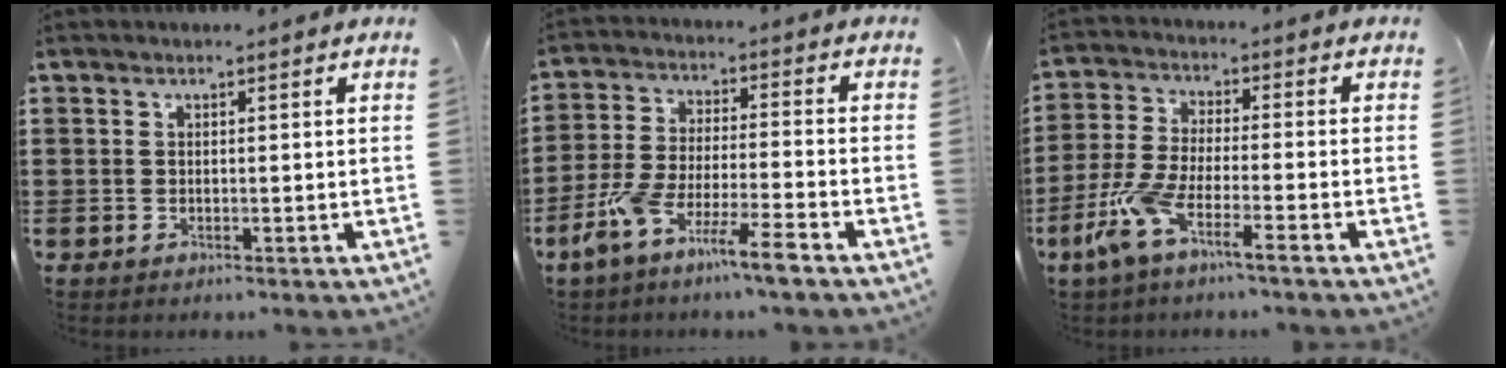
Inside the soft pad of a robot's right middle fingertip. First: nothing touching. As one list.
[{"total": 8.5, "force": [-6.6, 0.0, 5.4], "torque": [-0.126, -0.013, -0.133]}, {"total": 7.6, "force": [-5.0, 1.3, 5.6], "torque": [-0.146, -0.017, -0.103]}]